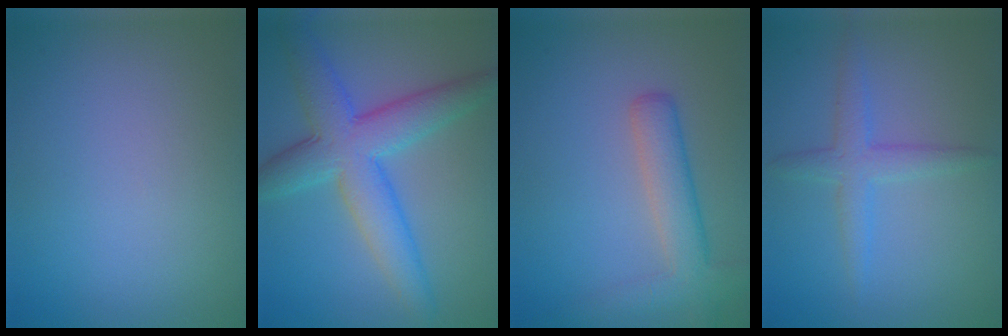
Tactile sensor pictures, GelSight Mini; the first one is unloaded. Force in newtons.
{"total": 7.5, "press": 7.5, "slide": 0.1}
{"total": 4.2, "press": 4.2, "slide": 0.2}
{"total": 2.7, "press": 2.7, "slide": 0.1}